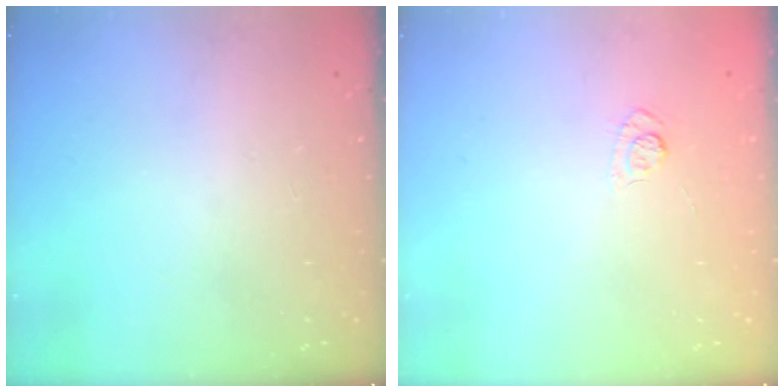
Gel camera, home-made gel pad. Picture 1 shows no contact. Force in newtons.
{"total": 3.5, "press": 3.1, "slide": 1.6}